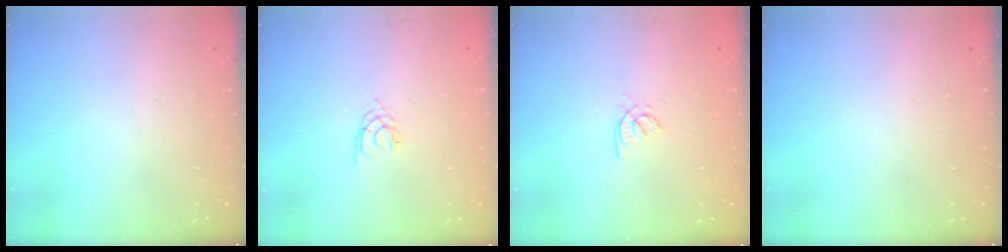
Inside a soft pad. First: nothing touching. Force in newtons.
{"total": 1.6, "press": 1.6, "slide": 0.3}
{"total": 1.9, "press": 1.8, "slide": 0.4}
{"total": 0.0}